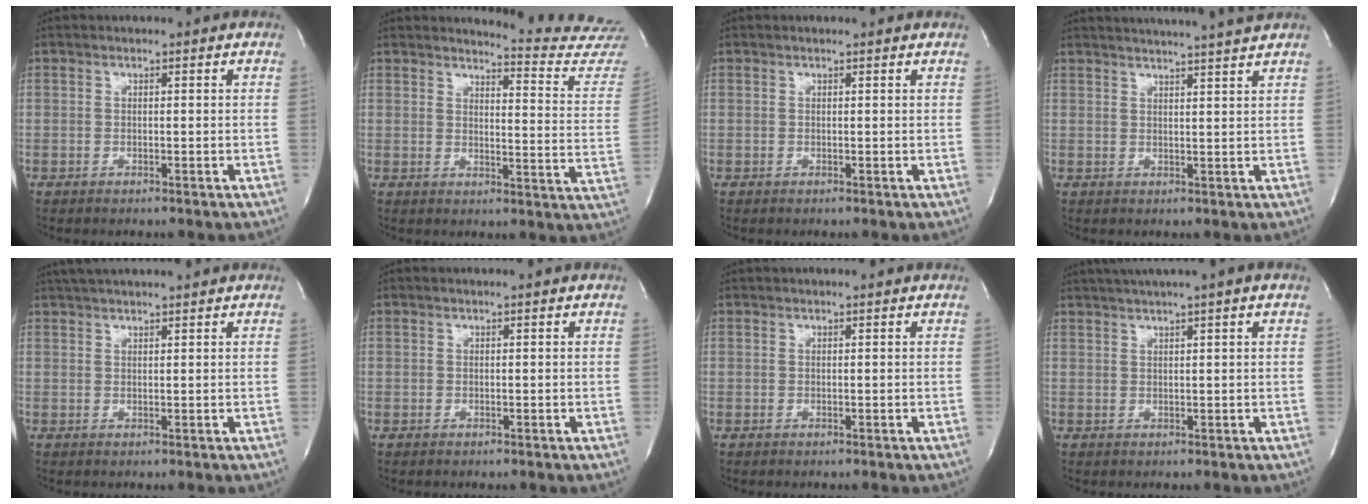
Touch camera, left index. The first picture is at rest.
{"total": 14.5, "force": [14.4, -0.8, 0.5], "torque": [0.010, -0.136, 0.138]}
{"total": 0.8, "force": [0.8, 0.0, 0.2], "torque": [-0.010, 0.004, 0.008]}
{"total": 11.0, "force": [10.1, -1.6, 3.8], "torque": [-0.062, -0.010, 0.127]}
{"total": 7.1, "force": [6.4, 0.2, 3.1], "torque": [-0.053, 0.034, 0.098]}
{"total": 0.6, "force": [0.5, -0.1, 0.2], "torque": [-0.006, 0.001, 0.012]}
{"total": 2.1, "force": [2.0, 0.0, 0.8], "torque": [-0.012, 0.016, 0.023]}
{"total": 6.7, "force": [5.1, -1.1, 4.3], "torque": [-0.067, 0.028, 0.074]}